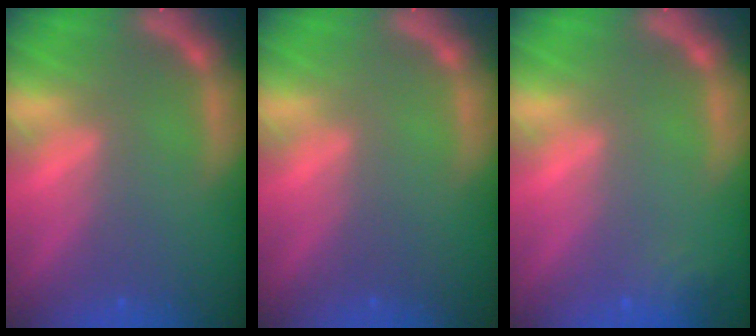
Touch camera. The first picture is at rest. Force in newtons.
{"total": 0.0}
{"total": 1.9}